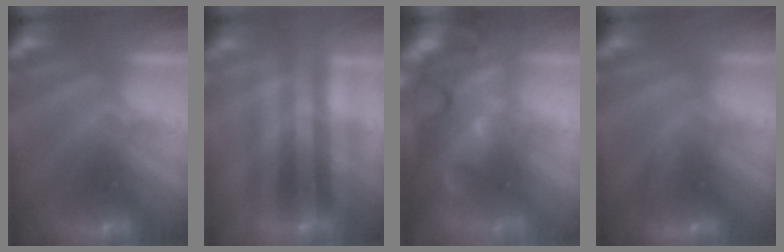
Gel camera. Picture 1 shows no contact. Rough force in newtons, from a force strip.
{"total": 1.9}
{"total": 5.7}
{"total": 3.0}